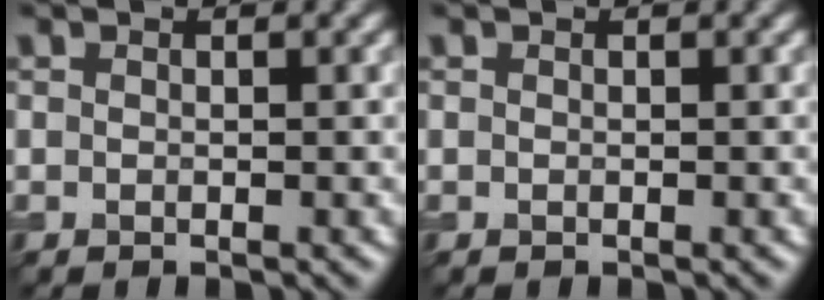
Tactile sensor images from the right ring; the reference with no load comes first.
{"total": 0.0}